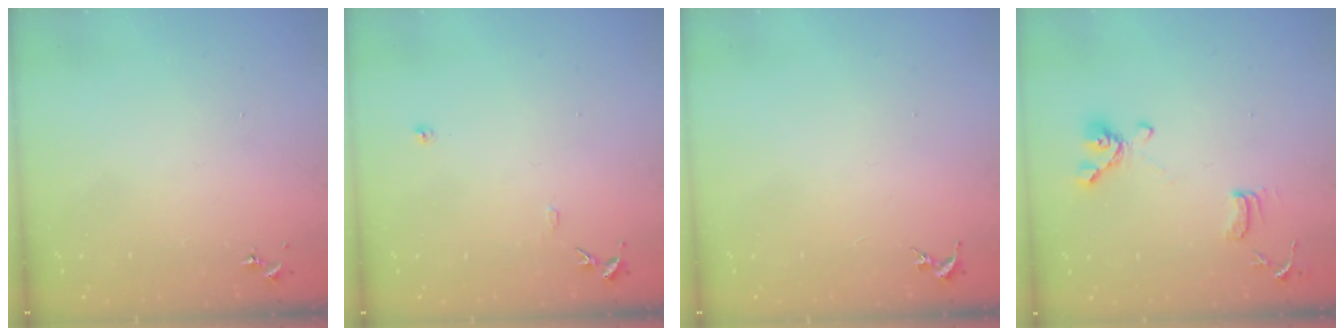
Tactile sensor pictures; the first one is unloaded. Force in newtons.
{"total": 8.1, "press": 8.0, "slide": 0.8}
{"total": 0.0}
{"total": 12.0, "press": 11.8, "slide": 2.0}